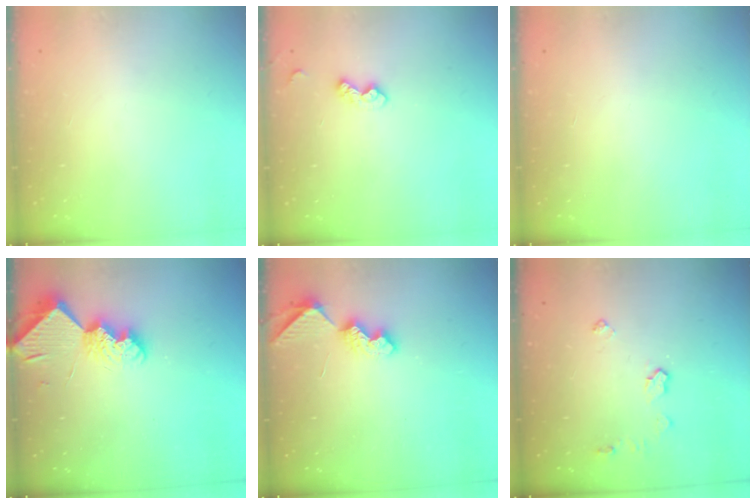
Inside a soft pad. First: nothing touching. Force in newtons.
{"total": 7.7, "press": 7.6, "slide": 0.8}
{"total": 0.0}
{"total": 9.6, "press": 9.6, "slide": 0.9}
{"total": 7.1, "press": 7.0, "slide": 0.5}
{"total": 4.9, "press": 4.9, "slide": 0.0}